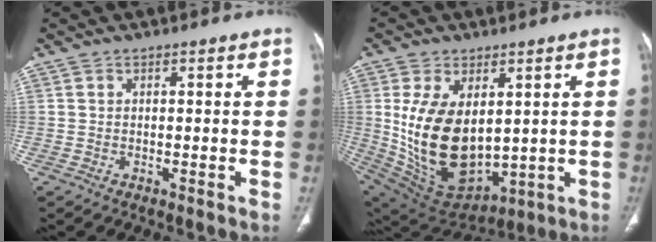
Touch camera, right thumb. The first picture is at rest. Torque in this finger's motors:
{"motor_torque": [-0.72, 1.75, 1.86, 0.30, 0.56]}